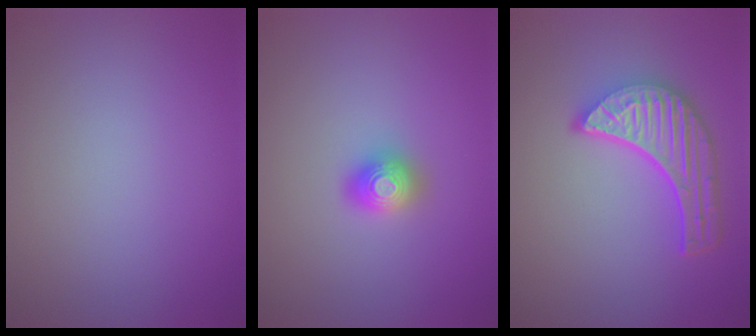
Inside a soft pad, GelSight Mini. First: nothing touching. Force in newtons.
{"total": 1.6, "press": 1.6, "slide": 0.2}
{"total": 6.0, "press": 4.5, "slide": 4.0}